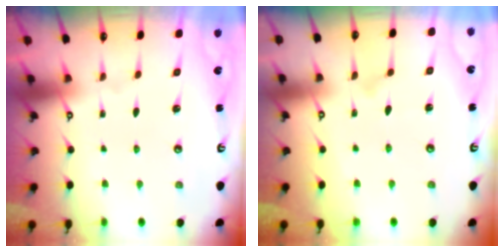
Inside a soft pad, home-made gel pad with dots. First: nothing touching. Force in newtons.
{"total": 7.0, "press": 7.0, "slide": 0.3}